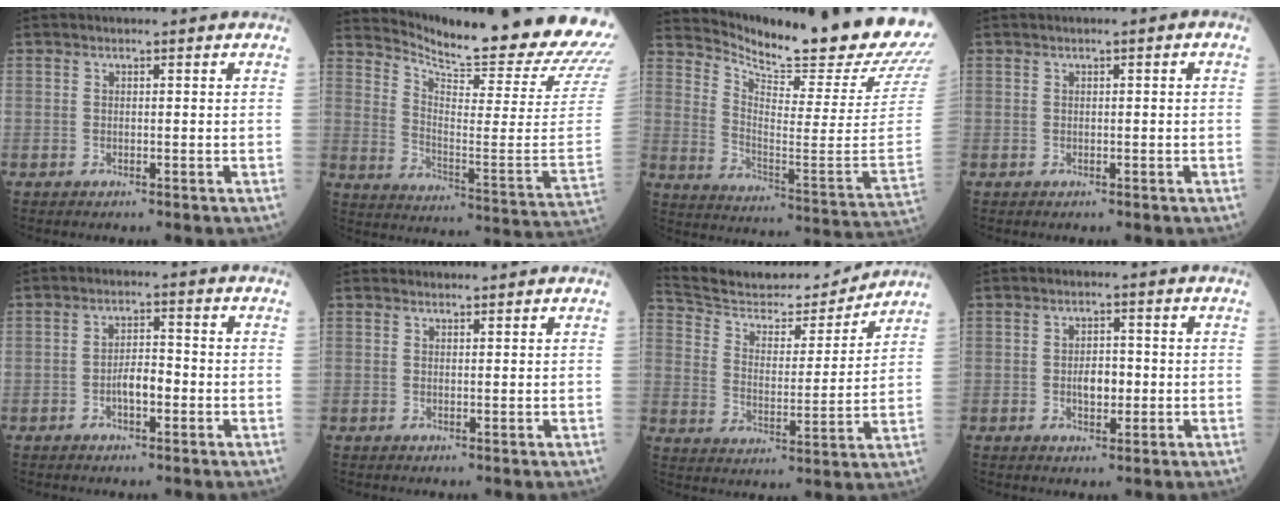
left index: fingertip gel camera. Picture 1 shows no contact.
{"total": 24.5, "force": [23.4, 0.0, 7.4], "torque": [-0.136, -0.138, 0.300]}
{"total": 23.2, "force": [22.0, 0.4, 7.2], "torque": [-0.142, -0.128, 0.294]}
{"total": 0.8, "force": [0.1, 0.2, 0.8], "torque": [-0.012, 0.003, 0.000]}
{"total": 3.5, "force": [-1.2, 1.2, 3.1], "torque": [-0.055, 0.007, -0.023]}
{"total": 1.5, "force": [1.5, 0.2, 0.0], "torque": [-0.007, 0.008, 0.025]}
{"total": 15.8, "force": [15.4, 1.9, 2.9], "torque": [-0.058, -0.010, 0.247]}
{"total": 3.2, "force": [-0.4, 1.7, 2.7], "torque": [-0.046, 0.003, -0.005]}